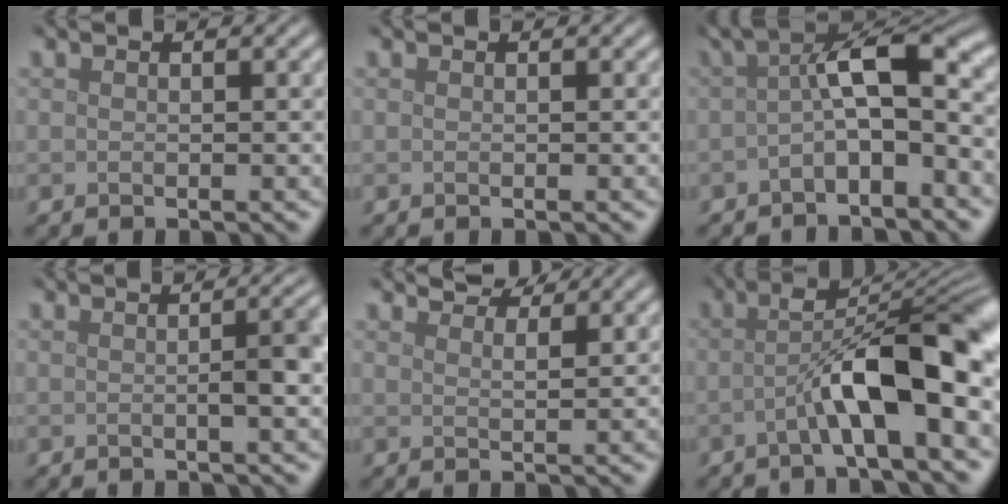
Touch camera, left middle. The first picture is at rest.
{"total": 0.0}
{"total": 6.6, "force": [-0.7, 2.3, 6.1], "torque": [-0.092, 0.014, -0.023]}
{"total": 3.5, "force": [-0.1, 0.7, 3.4], "torque": [-0.043, 0.008, -0.003]}
{"total": 3.2, "force": [3.0, 0.6, 1.1], "torque": [-0.010, 0.001, 0.034]}
{"total": 8.8, "force": [-2.0, 2.1, 8.4], "torque": [-0.128, 0.015, -0.036]}